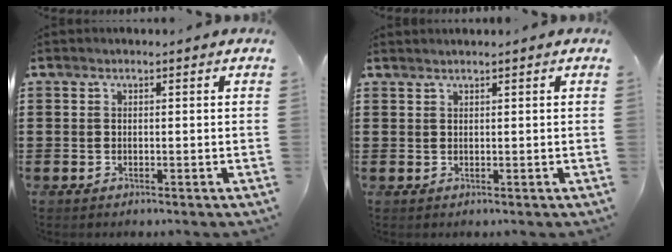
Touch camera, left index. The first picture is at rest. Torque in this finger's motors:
{"motor_torque": [0.97, 0.68, 0.51, 0.04]}